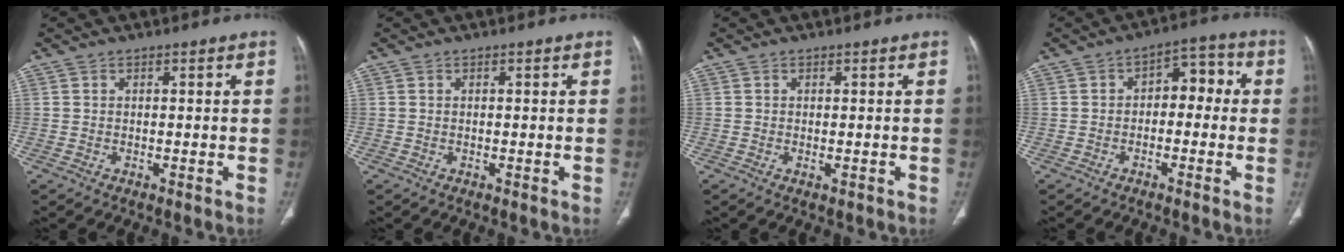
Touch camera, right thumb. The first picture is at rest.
{"total": 0.0}
{"total": 0.8, "force": [-0.3, 0.4, 0.7], "torque": [-0.012, -0.003, -0.001]}
{"total": 6.6, "force": [-0.3, 4.3, 5.0], "torque": [-0.035, 0.038, -0.014]}